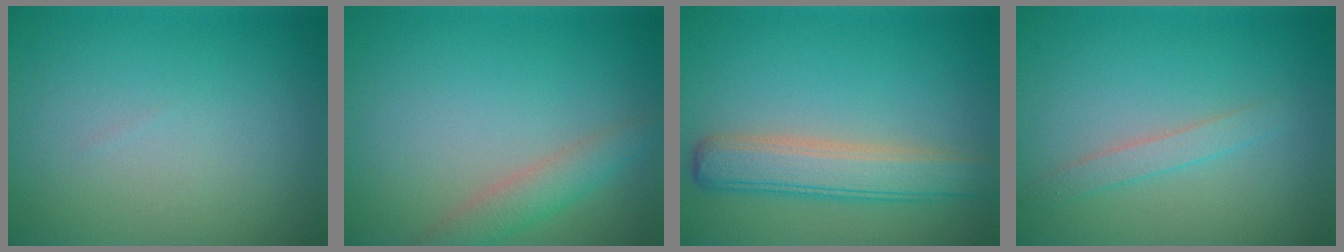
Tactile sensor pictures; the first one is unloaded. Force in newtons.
{"total": 2.5, "press": 2.5, "slide": 0.2}
{"total": 4.5, "press": 4.5, "slide": 0.3}
{"total": 1.5, "press": 1.5, "slide": 0.1}